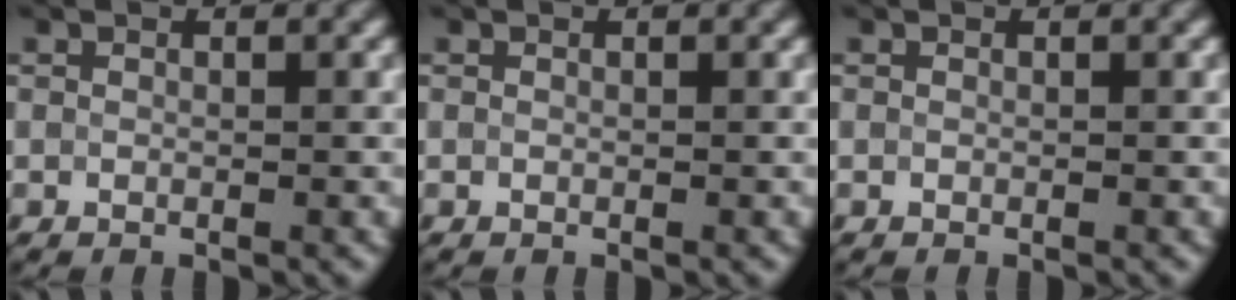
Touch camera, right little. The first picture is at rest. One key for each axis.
{"total": 0.0}
{"total": 0.0}